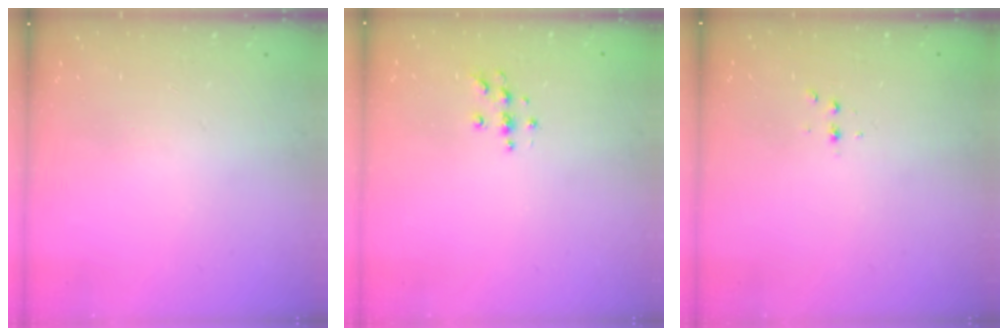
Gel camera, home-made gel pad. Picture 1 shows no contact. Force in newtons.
{"total": 4.9, "press": 4.8, "slide": 0.6}
{"total": 2.3, "press": 2.3, "slide": 0.3}